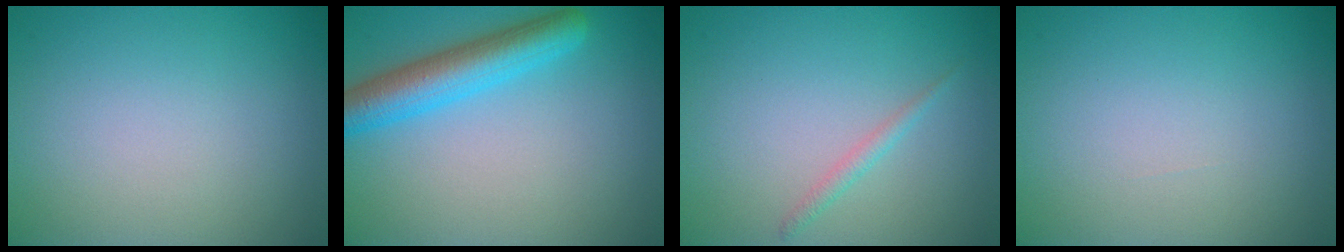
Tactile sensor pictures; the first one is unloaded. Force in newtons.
{"total": 5.0, "press": 5.0, "slide": 0.3}
{"total": 1.0, "press": 1.0, "slide": 0.1}
{"total": 0.0}